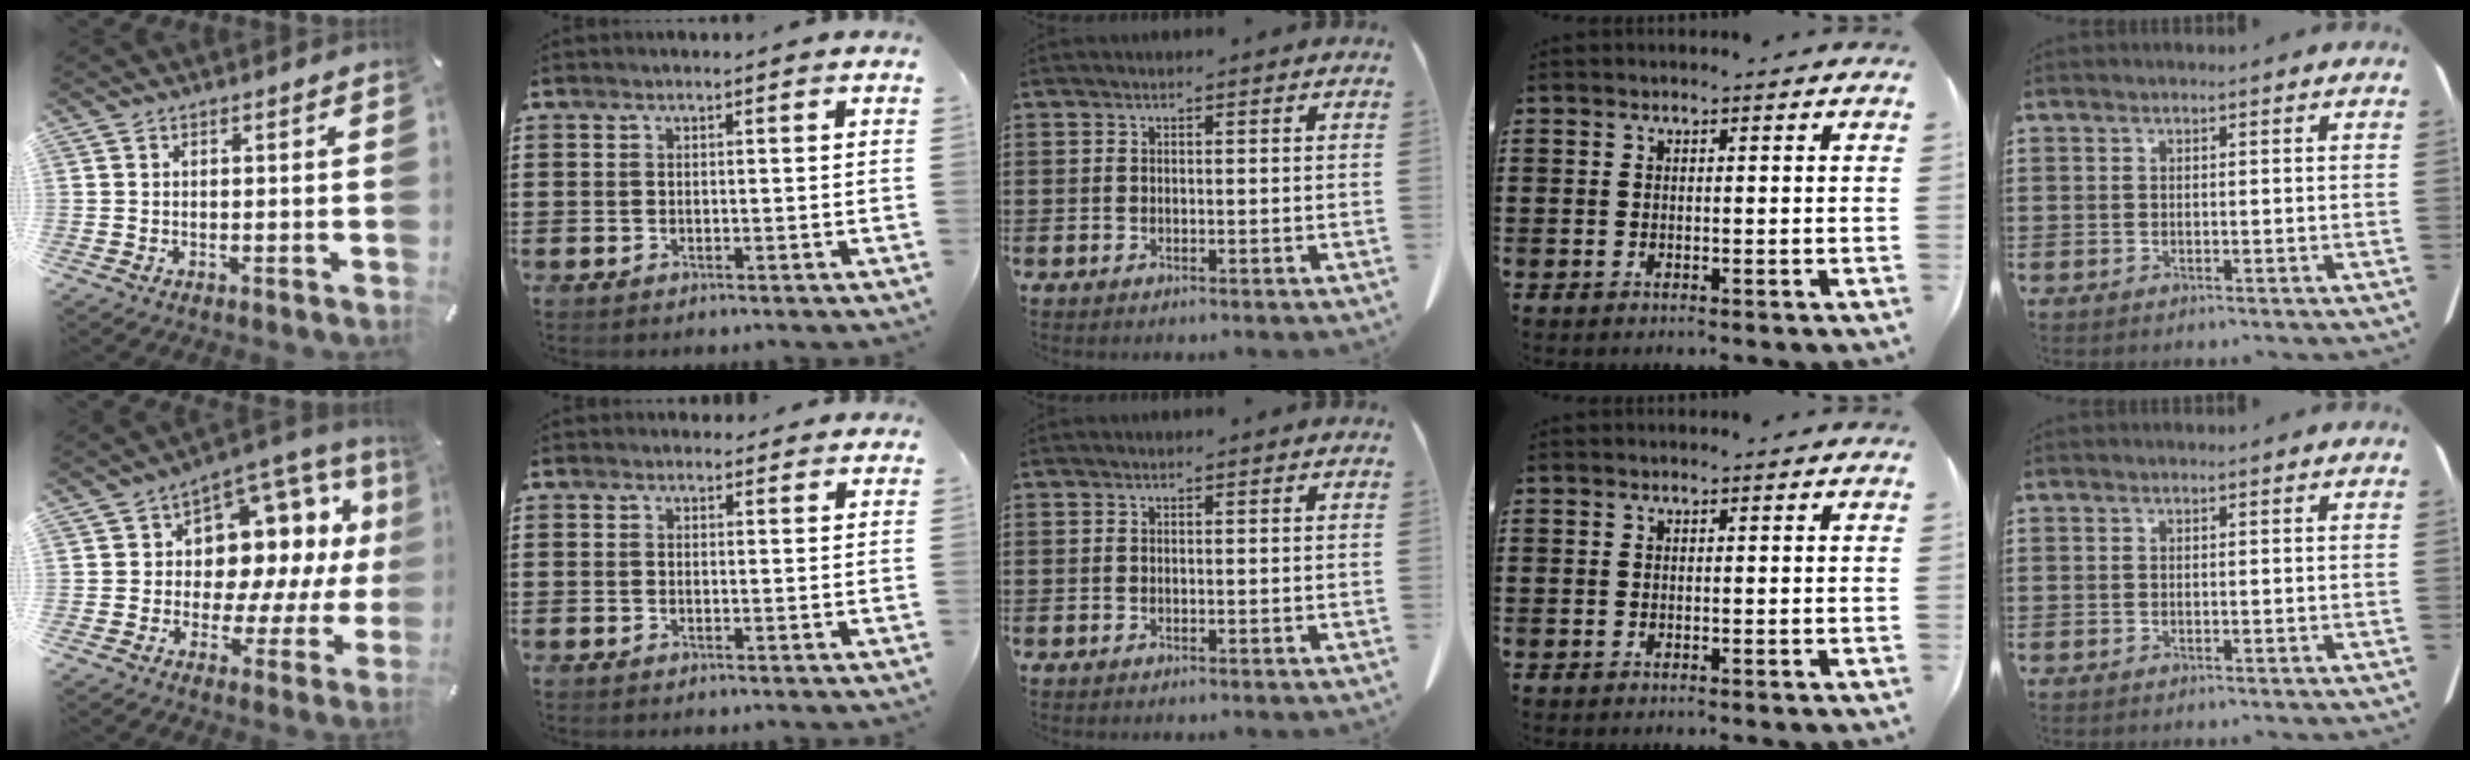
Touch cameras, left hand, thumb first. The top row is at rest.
{"thumb": {"total": 11.4, "force": [3.4, 9.0, 6.1], "torque": [-0.081, -0.048, 0.070]}, "index": {"total": 1.3, "force": [1.2, 0.6, 0.2], "torque": [0.002, 0.001, 0.021]}}